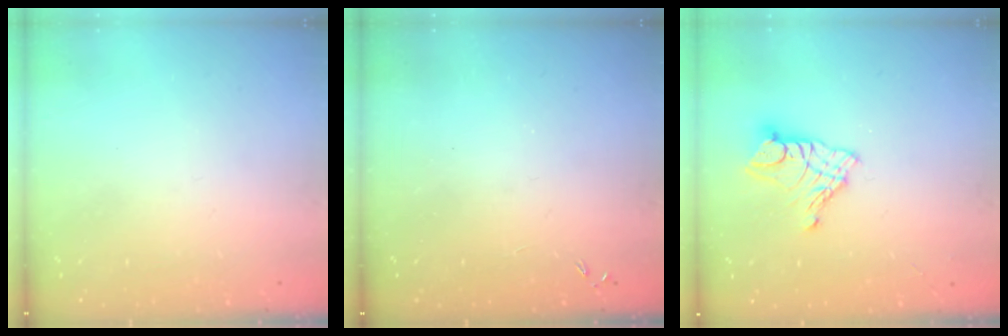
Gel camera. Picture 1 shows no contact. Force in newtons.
{"total": 0.0}
{"total": 9.2, "press": 9.2, "slide": 0.5}